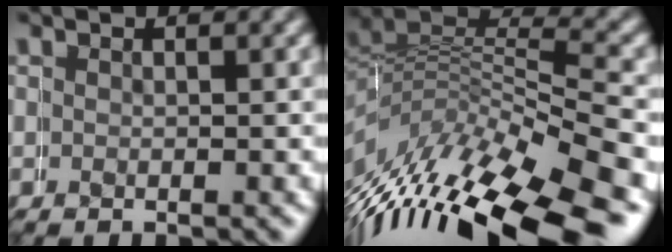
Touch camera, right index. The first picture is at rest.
{"total": 10.3, "force": [-3.7, 7.4, 6.1], "torque": [-0.136, -0.025, -0.046]}